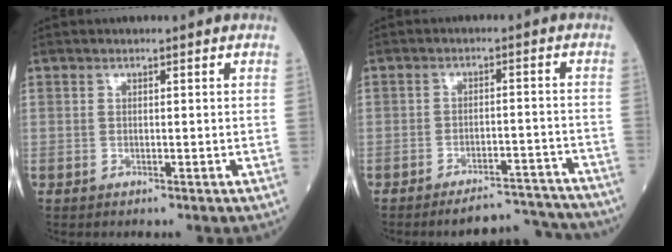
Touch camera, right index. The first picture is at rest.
{"total": 9.3, "force": [-9.3, 0.8, 1.0], "torque": [0.009, 0.017, -0.124]}